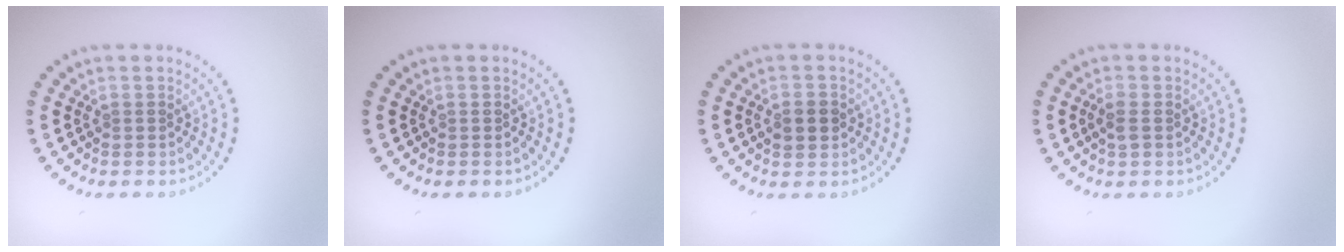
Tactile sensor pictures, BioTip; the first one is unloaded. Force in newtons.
{"total": 0.0}
{"total": 2.7, "press": 2.7, "slide": 0.2}
{"total": 1.4, "press": 1.4, "slide": 0.3}